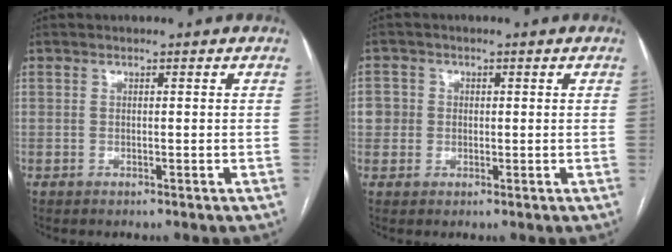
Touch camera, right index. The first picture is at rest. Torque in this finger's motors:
{"motor_torque": [0.12, 0.12, 0.13, 0.01]}